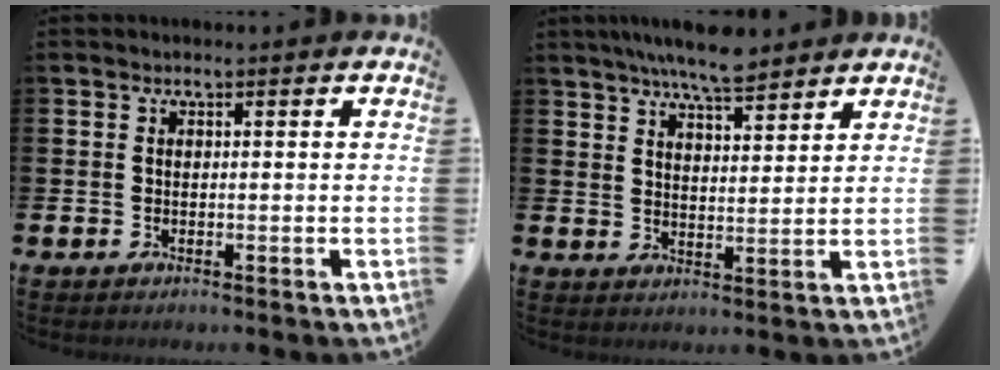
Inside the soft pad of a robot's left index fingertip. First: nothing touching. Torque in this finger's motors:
{"motor_torque": [0.61, -0.63, 0.40, 0.21]}